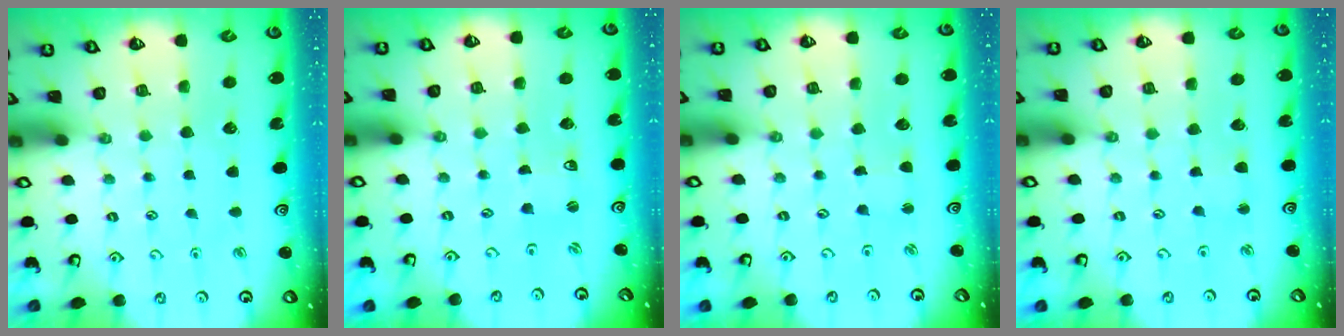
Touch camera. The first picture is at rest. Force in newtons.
{"total": 0.8, "press": 0.7, "slide": 0.2}
{"total": 1.4, "press": 1.4, "slide": 0.2}
{"total": 1.9, "press": 1.9, "slide": 0.3}